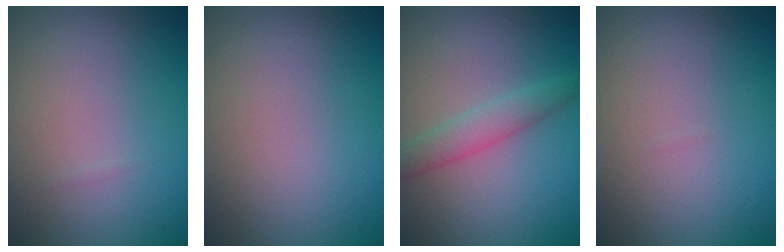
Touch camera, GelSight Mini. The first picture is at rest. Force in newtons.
{"total": 0.0}
{"total": 2.6, "press": 2.6, "slide": 0.1}
{"total": 0.0}